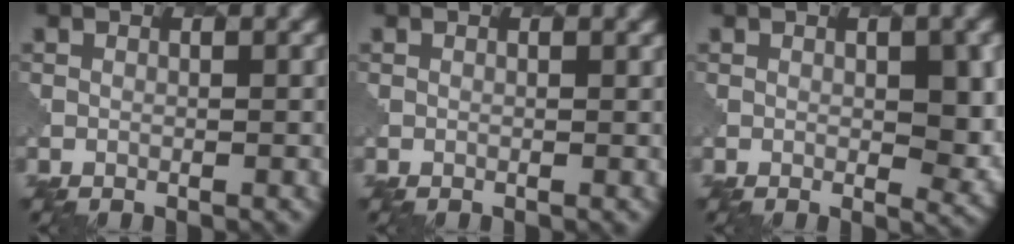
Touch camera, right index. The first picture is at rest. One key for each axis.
{"total": 0.0}
{"total": 4.1, "fx": 0.5, "fy": 1.7, "fz": 3.7, "tx": -0.048, "ty": -0.005, "tz": 0.011}